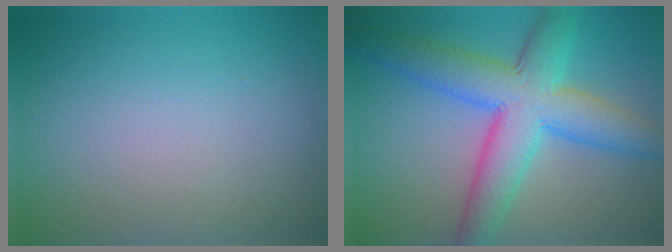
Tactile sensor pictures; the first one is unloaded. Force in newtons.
{"total": 8.6, "press": 8.6, "slide": 0.1}